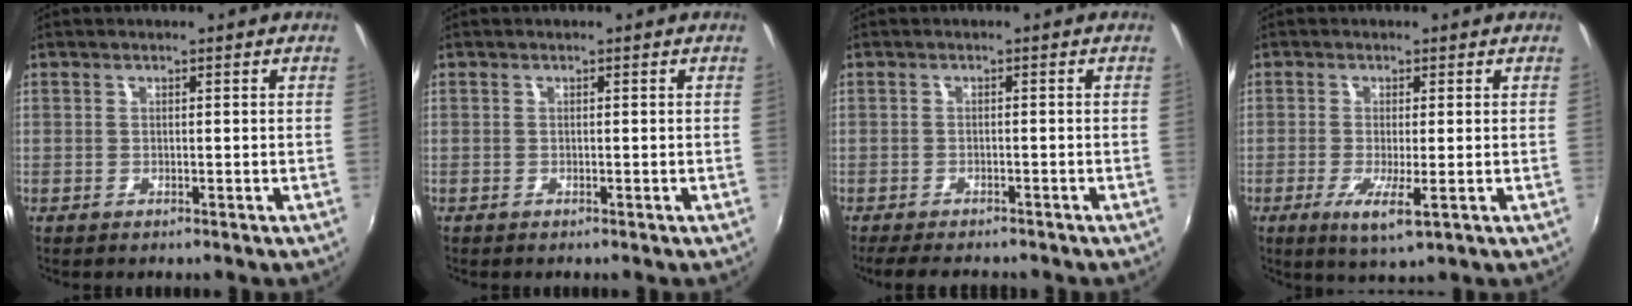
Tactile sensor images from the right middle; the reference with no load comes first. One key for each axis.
{"total": 0.0}
{"total": 7.0, "fx": -6.0, "fy": 1.8, "fz": 3.1, "tx": -0.073, "ty": -0.017, "tz": -0.093}
{"total": 5.1, "fx": -1.6, "fy": 0.4, "fz": 4.8, "tx": -0.099, "ty": -0.016, "tz": -0.029}